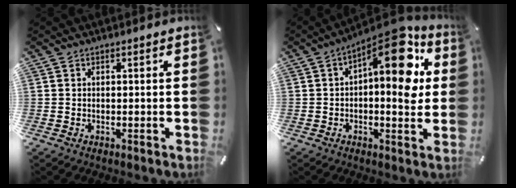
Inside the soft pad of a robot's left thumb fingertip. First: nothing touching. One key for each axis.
{"total": 14.8, "fx": 5.5, "fy": 6.4, "fz": 12.2, "tx": -0.150, "ty": -0.050, "tz": 0.087}